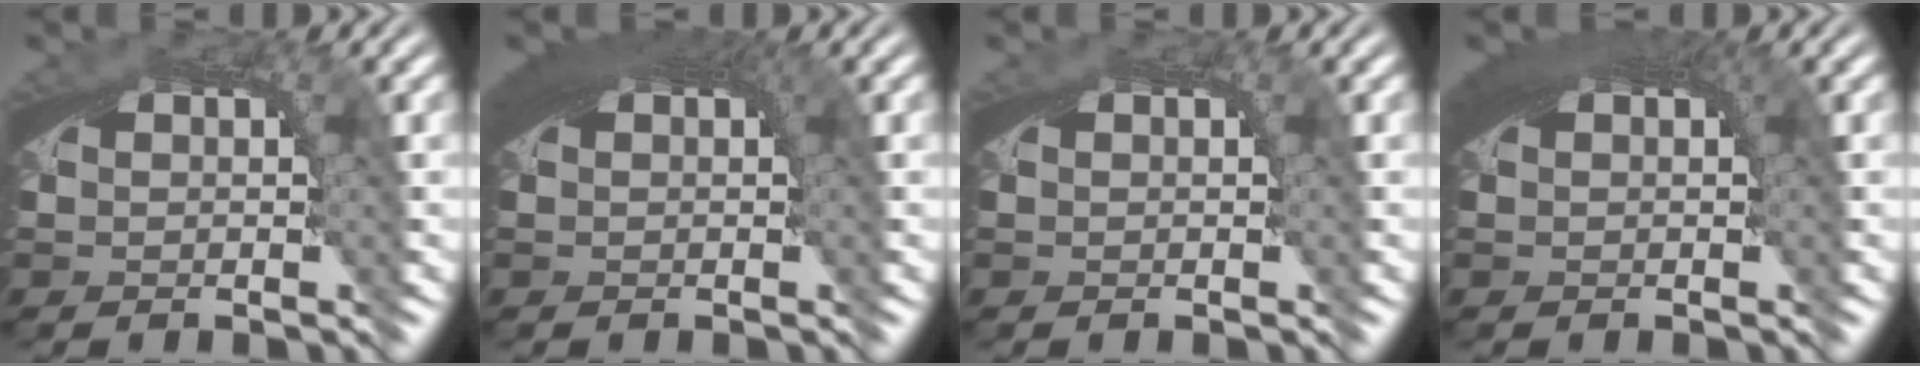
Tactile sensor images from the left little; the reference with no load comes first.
{"total": 4.0, "force": [1.5, 1.2, 3.6], "torque": [-0.044, 0.015, 0.017]}
{"total": 0.0}
{"total": 3.5, "force": [1.3, 1.0, 3.1], "torque": [-0.037, 0.011, 0.017]}